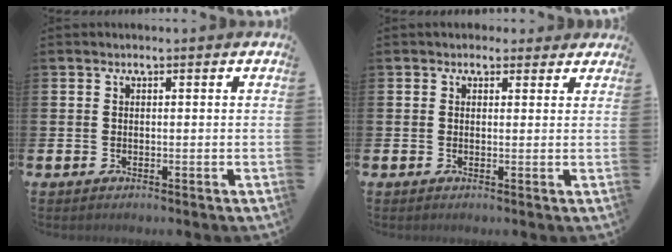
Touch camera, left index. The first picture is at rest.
{"total": 1.7, "force": [1.4, 1.0, -0.1], "torque": [0.011, 0.002, 0.021]}